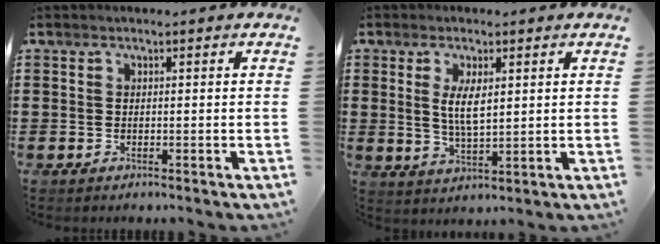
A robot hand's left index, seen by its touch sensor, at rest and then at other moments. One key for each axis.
{"total": 4.8, "fx": 1.2, "fy": 1.7, "fz": 4.4, "tx": -0.081, "ty": 0.002, "tz": 0.019}